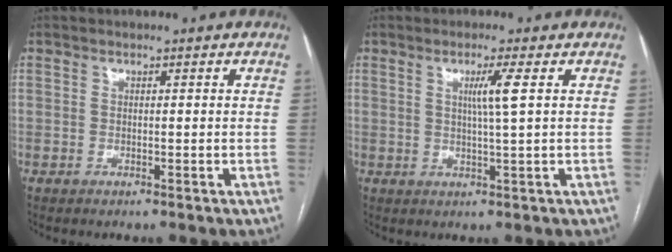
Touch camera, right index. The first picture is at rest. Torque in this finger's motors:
{"motor_torque": [0.28, 0.01, 0.11, 0.07]}